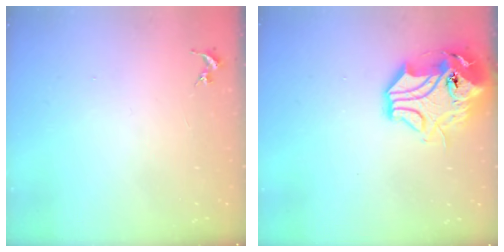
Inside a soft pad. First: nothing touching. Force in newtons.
{"total": 17.8, "press": 17.5, "slide": 2.8}